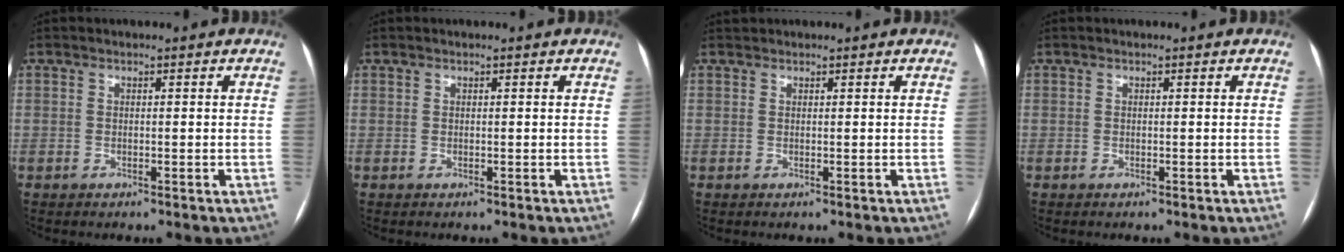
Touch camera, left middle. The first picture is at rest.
{"total": 0.0}
{"total": 0.5, "force": [0.5, 0.1, -0.1], "torque": [-0.005, 0.014, 0.013]}
{"total": 0.0}